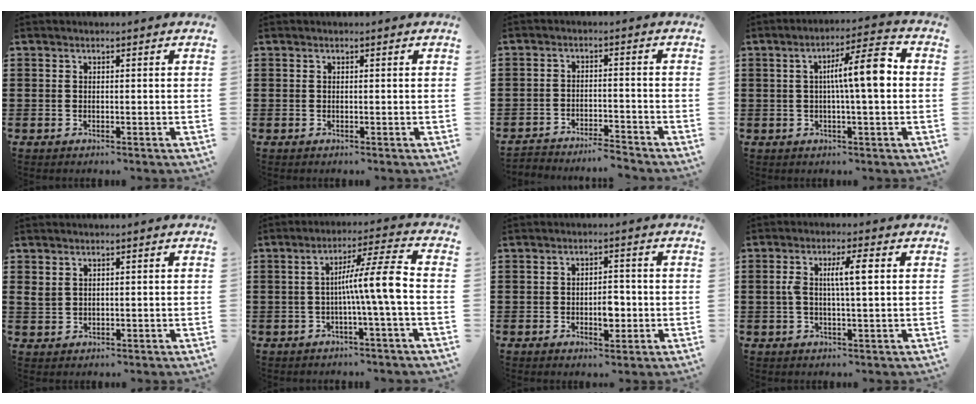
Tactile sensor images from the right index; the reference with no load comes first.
{"total": 0.0}
{"total": 4.0, "force": [-4.0, 0.0, -0.2], "torque": [-0.003, 0.000, -0.086]}
{"total": 8.4, "force": [0.6, 1.3, 8.3], "torque": [-0.129, -0.001, -0.003]}
{"total": 1.6, "force": [1.1, 1.0, 0.6], "torque": [-0.016, 0.003, 0.021]}
{"total": 8.7, "force": [-1.1, -0.3, 8.6], "torque": [-0.146, -0.003, -0.029]}
{"total": 3.8, "force": [-0.9, 1.9, 3.1], "torque": [-0.048, 0.000, -0.017]}
{"total": 5.2, "force": [0.8, 0.9, 5.0], "torque": [-0.104, 0.000, 0.007]}